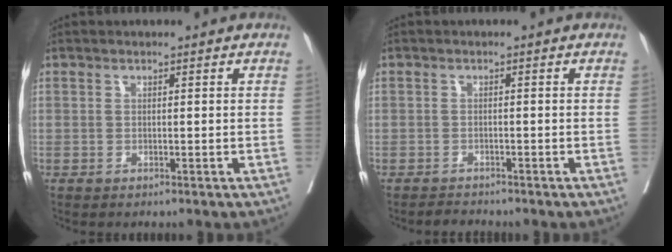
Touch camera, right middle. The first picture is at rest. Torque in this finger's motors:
{"motor_torque": [0.12, -0.30, -0.26, -0.10]}